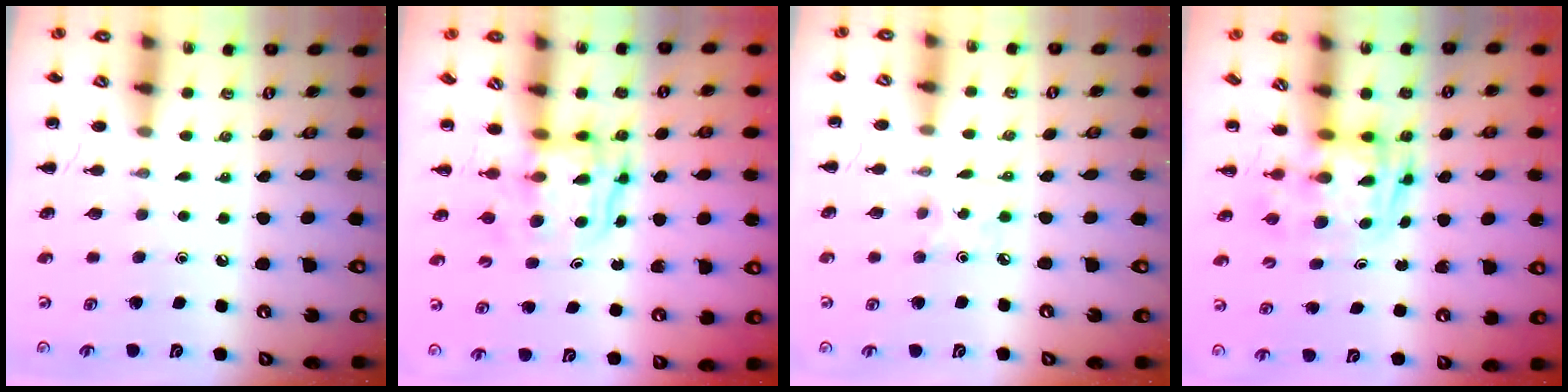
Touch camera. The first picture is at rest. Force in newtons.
{"total": 3.6, "press": 3.6, "slide": 0.4}
{"total": 2.1, "press": 2.0, "slide": 0.4}
{"total": 2.8, "press": 2.7, "slide": 0.5}